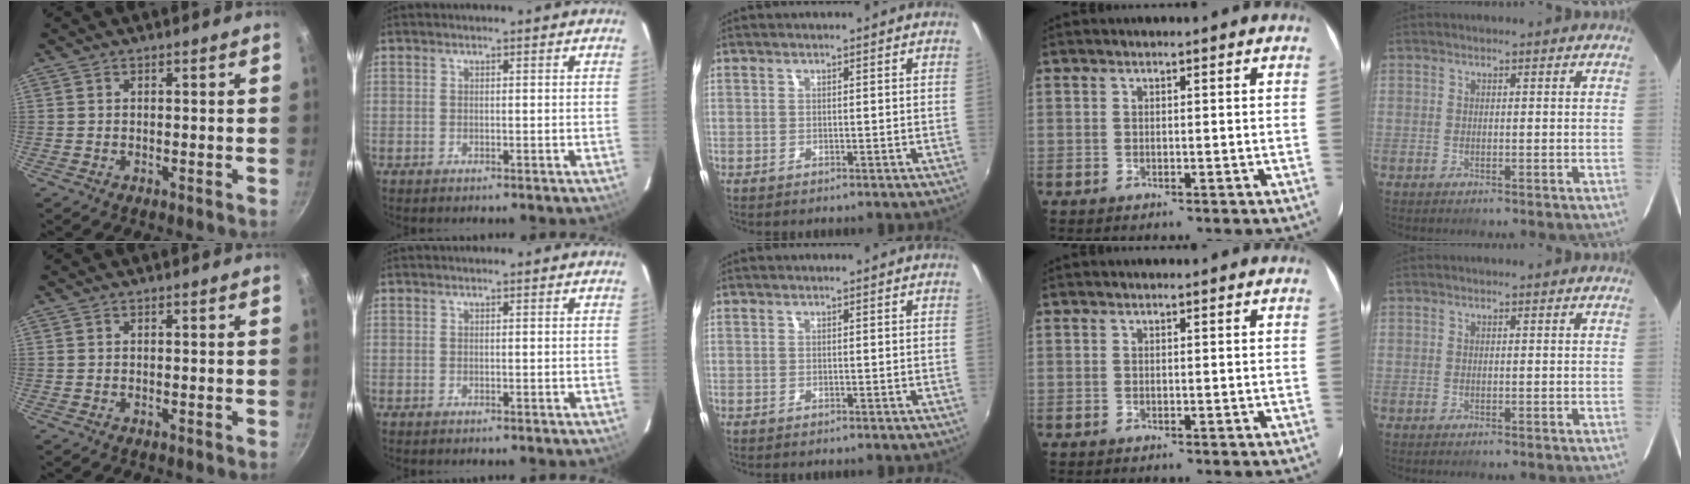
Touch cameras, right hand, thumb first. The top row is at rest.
{}